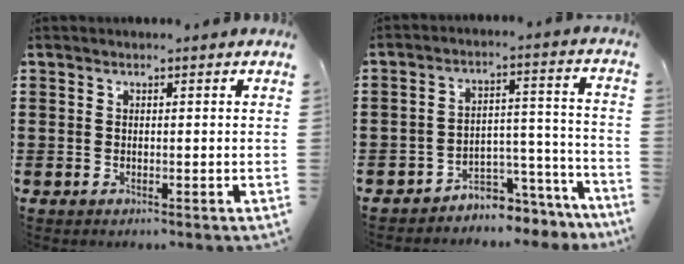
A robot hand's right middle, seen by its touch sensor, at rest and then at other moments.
{"total": 4.8, "force": [-4.6, 1.1, 0.7], "torque": [-0.014, 0.006, -0.092]}